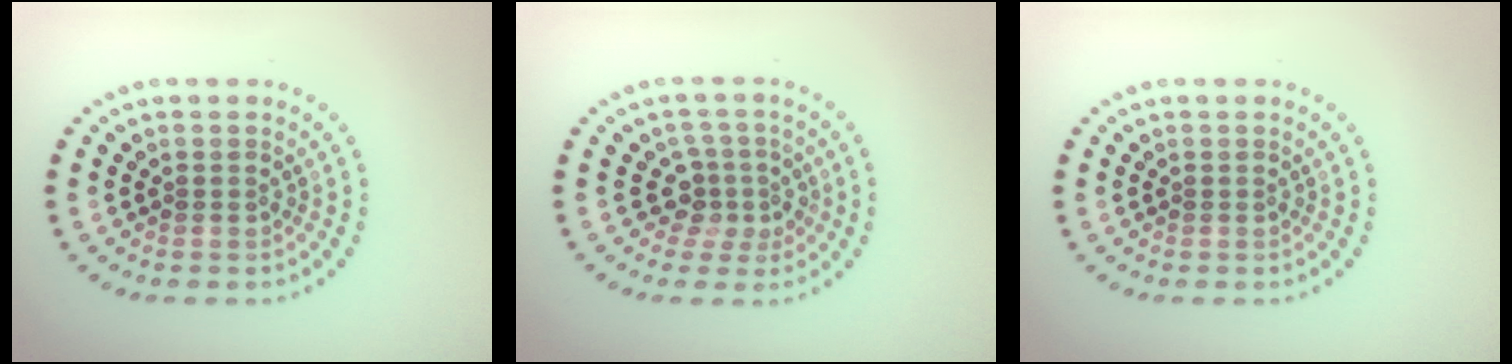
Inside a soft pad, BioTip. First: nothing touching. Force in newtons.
{"total": 3.0, "press": 2.1, "slide": 2.1}
{"total": 0.0}